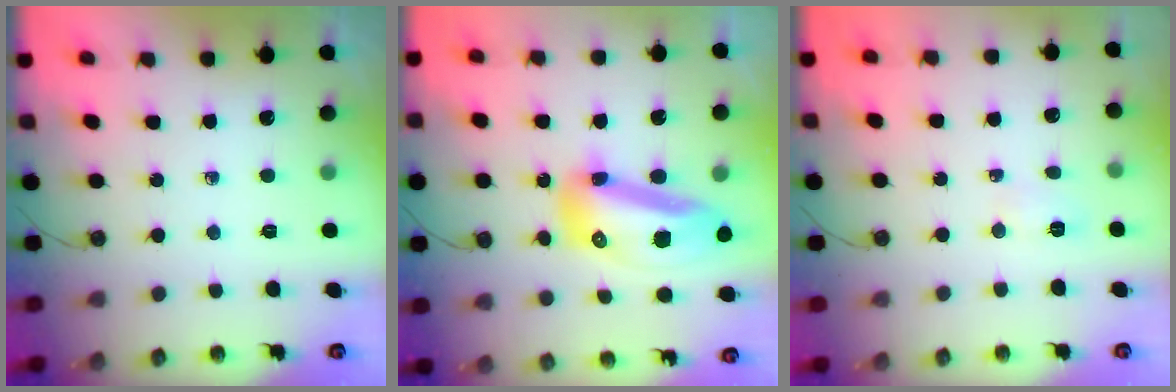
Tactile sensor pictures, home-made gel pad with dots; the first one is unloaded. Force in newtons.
{"total": 16.9, "press": 16.8, "slide": 2.2}
{"total": 3.4, "press": 3.2, "slide": 0.9}